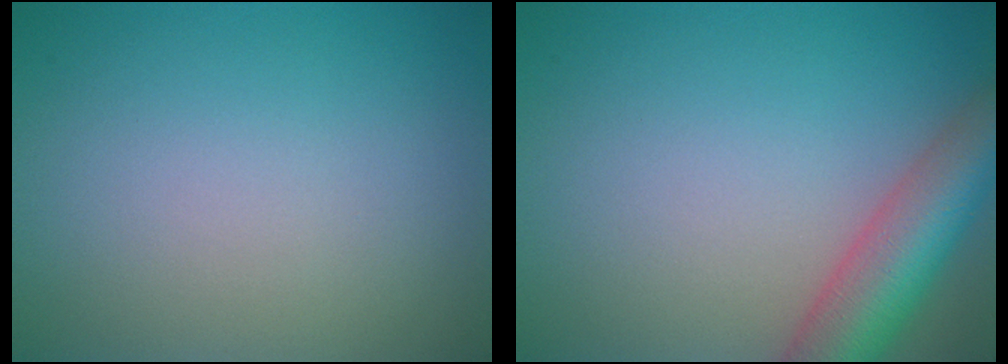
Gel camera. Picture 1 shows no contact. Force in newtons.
{"total": 6.8, "press": 6.8, "slide": 0.4}